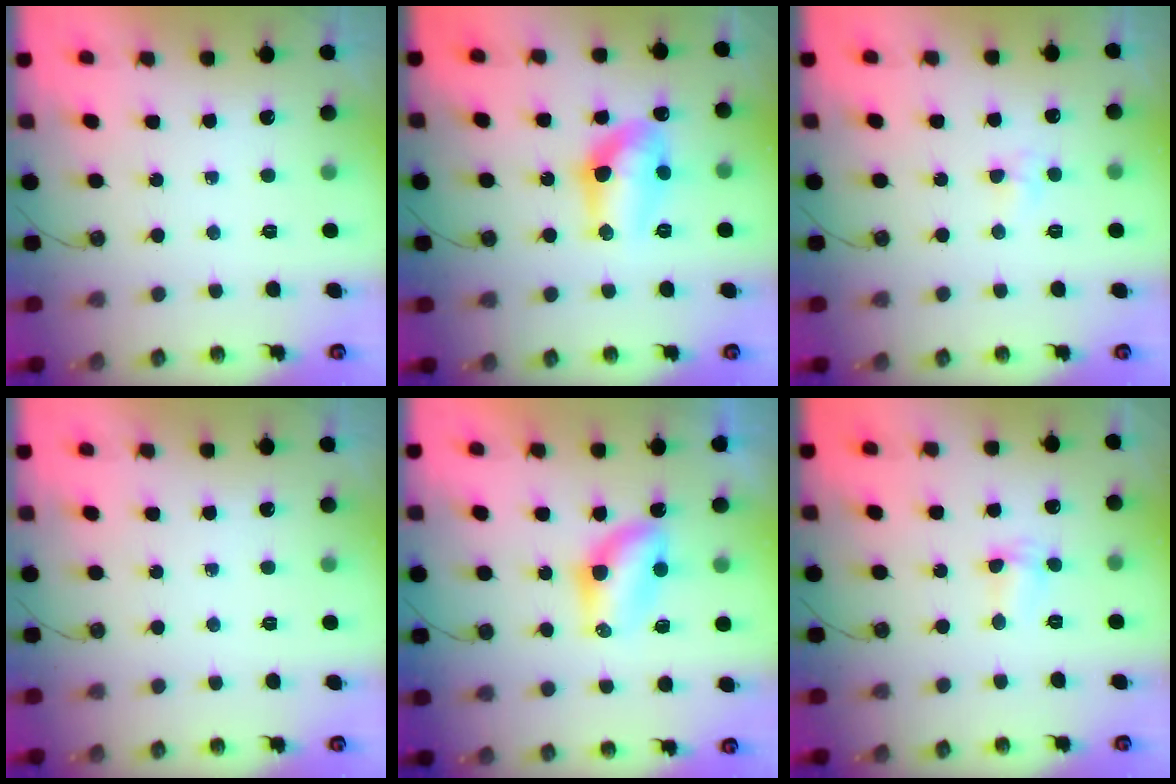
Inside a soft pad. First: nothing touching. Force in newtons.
{"total": 11.6, "press": 11.5, "slide": 1.1}
{"total": 3.4, "press": 3.4, "slide": 0.3}
{"total": 0.0}
{"total": 8.2, "press": 7.3, "slide": 3.8}
{"total": 2.1, "press": 2.0, "slide": 0.5}